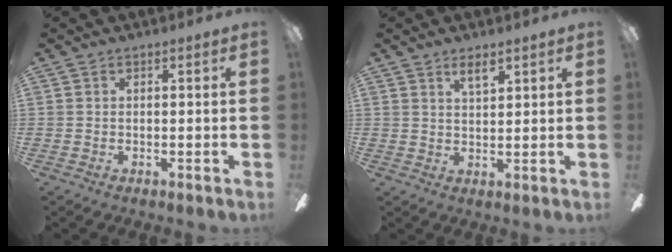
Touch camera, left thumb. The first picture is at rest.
{"total": 4.0, "force": [2.9, 1.3, 2.4], "torque": [-0.036, -0.009, 0.049]}